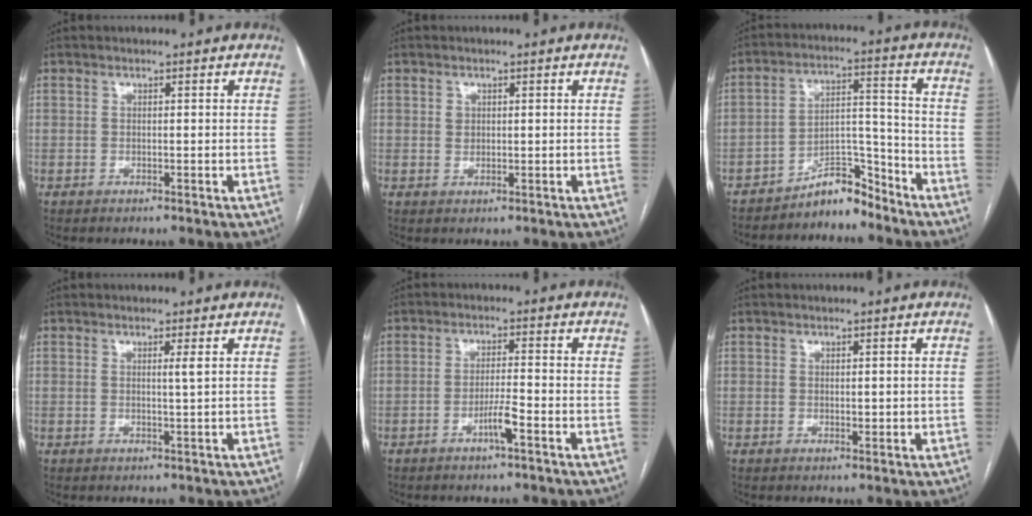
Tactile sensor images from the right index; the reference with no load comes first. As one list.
[{"total": 1.3, "force": [0.4, 1.1, 0.5], "torque": [-0.008, -0.001, 0.007]}, {"total": 6.8, "force": [-6.2, 2.0, 1.7], "torque": [-0.016, 0.040, -0.107]}, {"total": 1.1, "force": [0.5, -0.4, 0.9], "torque": [-0.022, -0.005, 0.009]}, {"total": 3.3, "force": [-1.9, -0.1, 2.7], "torque": [-0.050, -0.002, -0.035]}, {"total": 1.1, "force": [0.1, 0.7, 0.8], "torque": [-0.008, -0.001, 0.003]}]